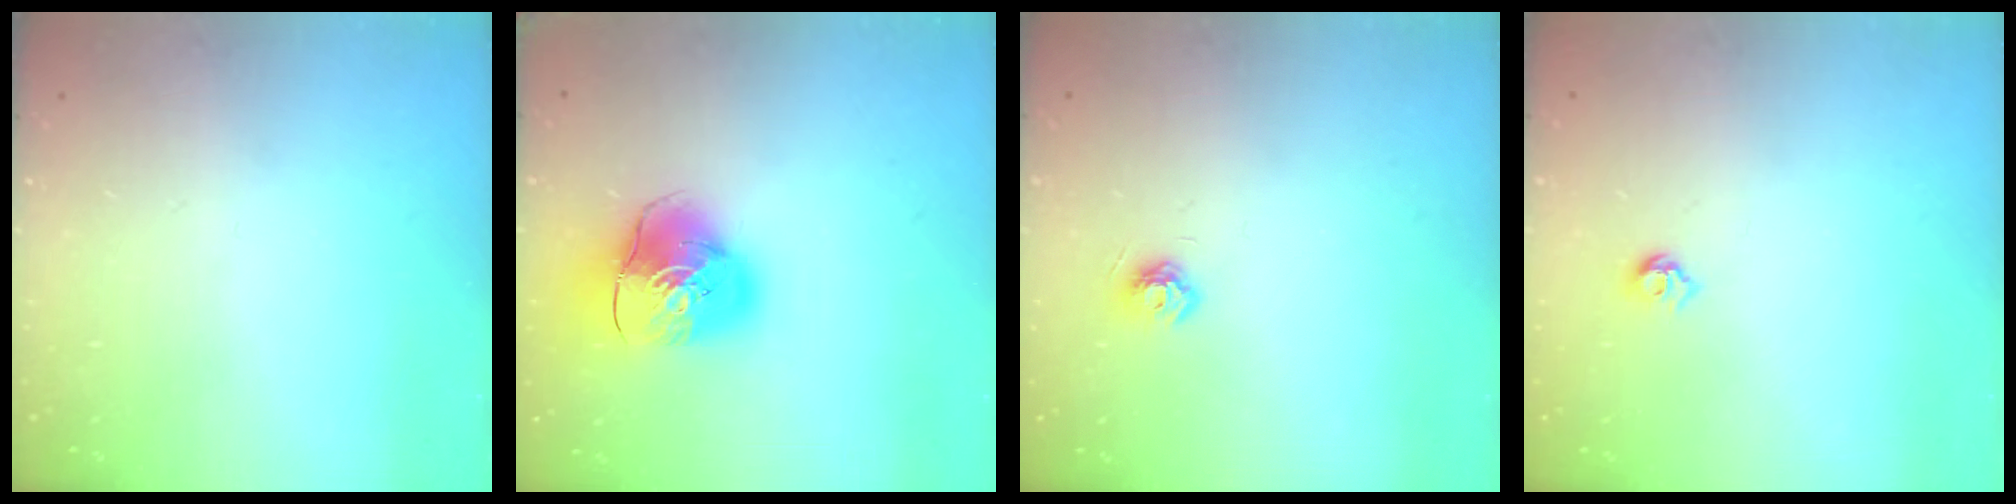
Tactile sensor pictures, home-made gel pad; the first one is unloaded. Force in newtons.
{"total": 12.1, "press": 11.9, "slide": 1.9}
{"total": 7.6, "press": 7.5, "slide": 1.1}
{"total": 5.0, "press": 4.9, "slide": 0.8}